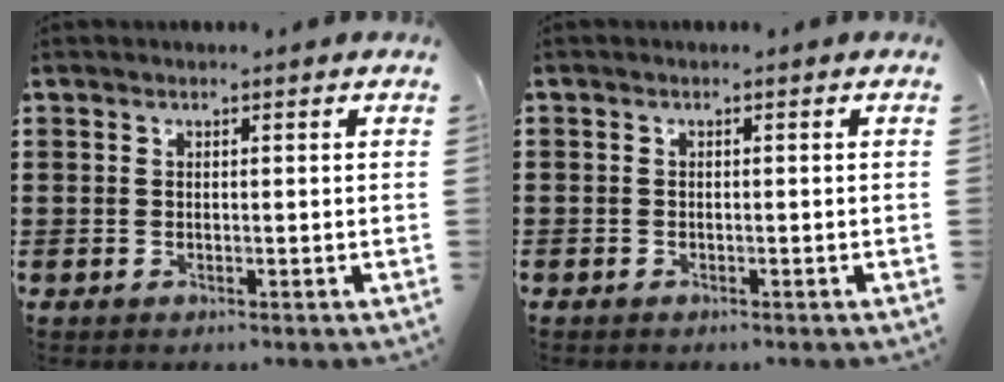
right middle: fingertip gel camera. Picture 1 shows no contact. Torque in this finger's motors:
{"motor_torque": [-0.12, 0.19, -0.21, -0.21]}